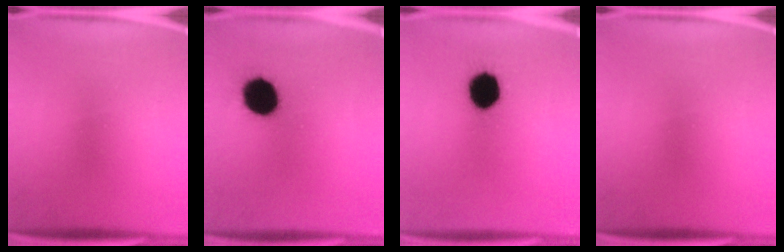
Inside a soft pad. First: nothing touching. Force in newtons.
{"total": 15.3}
{"total": 13.5}
{"total": 0.0}